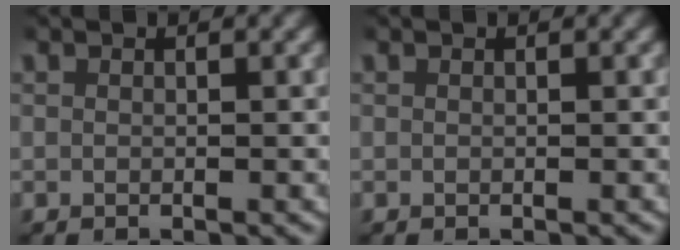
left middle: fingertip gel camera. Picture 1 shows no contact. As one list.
[{"total": 0.0}]